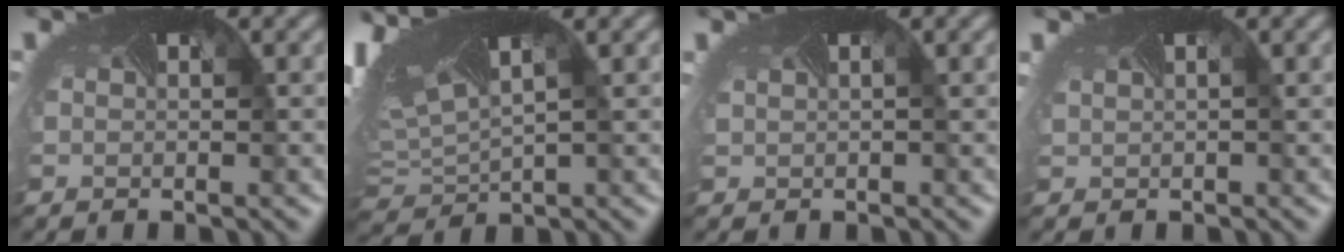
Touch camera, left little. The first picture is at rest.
{"total": 11.7, "force": [4.0, 5.6, 9.5], "torque": [-0.202, 0.026, 0.082]}
{"total": 1.3, "force": [0.6, 0.7, 0.9], "torque": [-0.020, 0.014, 0.007]}
{"total": 1.9, "force": [0.8, 1.1, 1.3], "torque": [-0.033, 0.015, 0.012]}